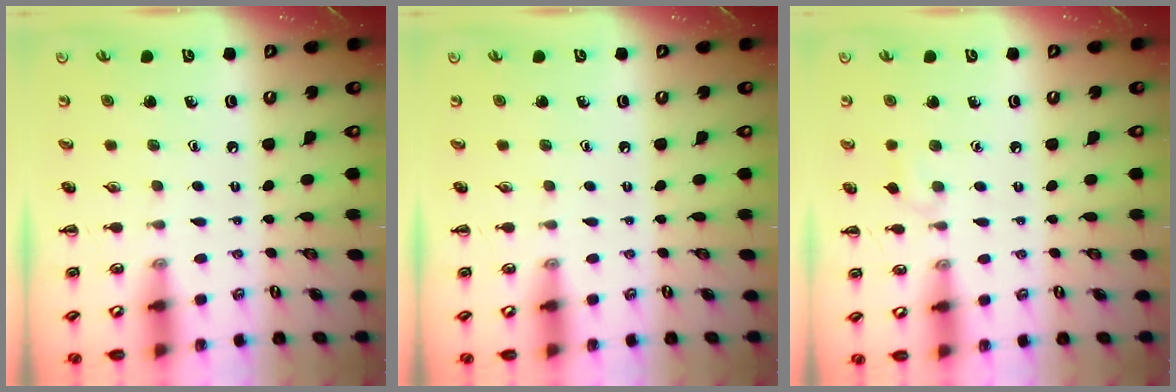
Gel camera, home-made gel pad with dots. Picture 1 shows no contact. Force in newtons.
{"total": 0.0}
{"total": 4.3, "press": 4.0, "slide": 1.7}